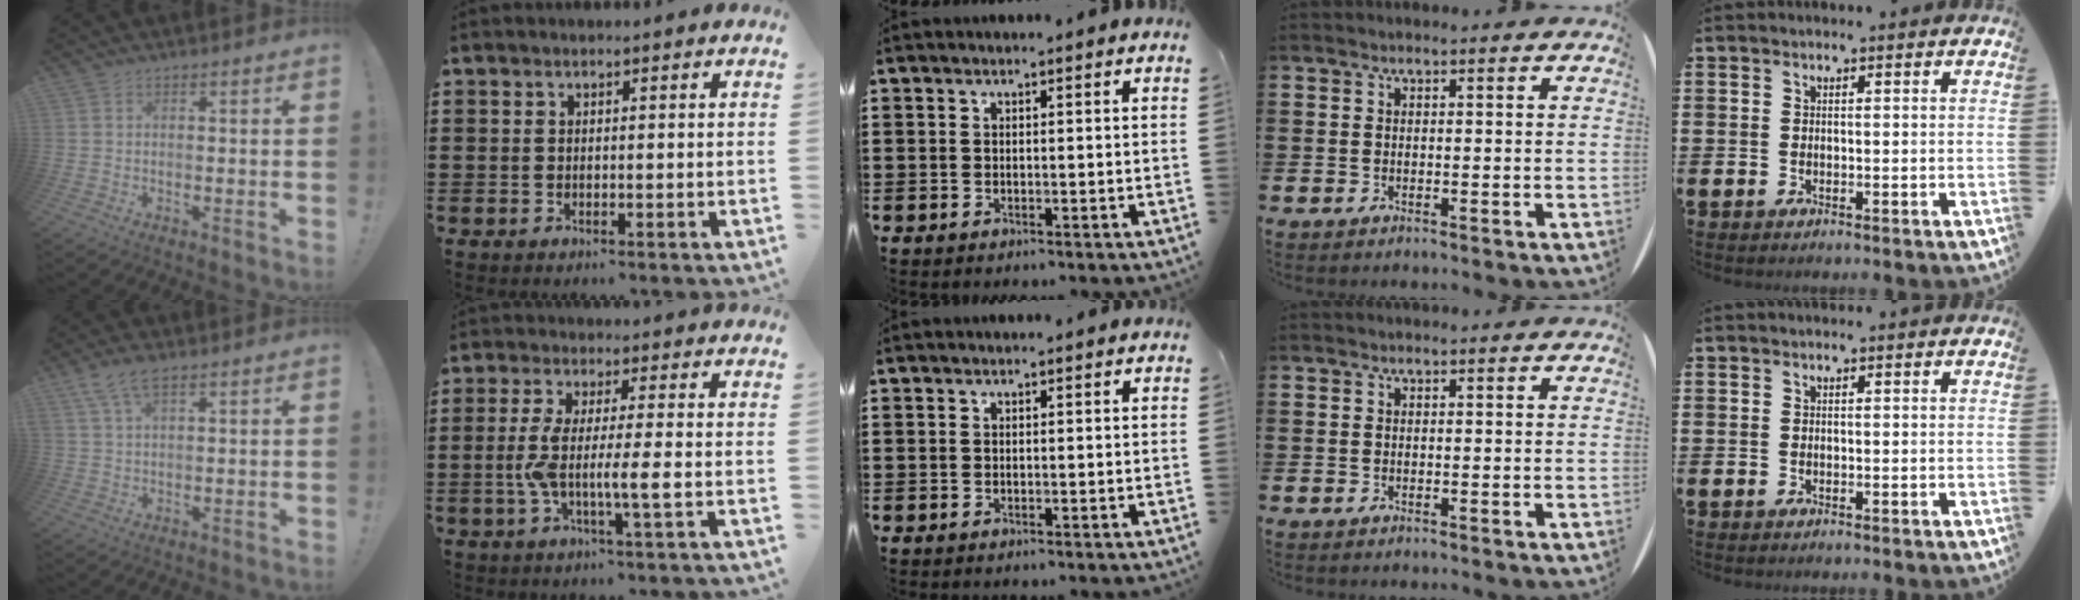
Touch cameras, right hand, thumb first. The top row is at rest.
{"thumb": {"total": 6.2, "force": [3.8, 2.4, 4.2], "torque": [-0.080, -0.007, 0.073]}, "index": {"total": 7.1, "force": [-1.6, 0.4, 6.9], "torque": [-0.144, -0.012, -0.037]}}